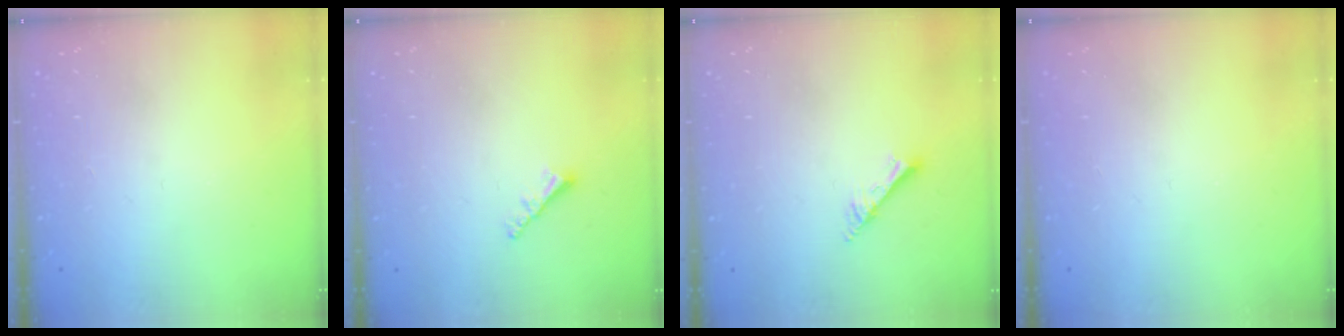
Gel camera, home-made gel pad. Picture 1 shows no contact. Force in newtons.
{"total": 1.9, "press": 1.9, "slide": 0.5}
{"total": 2.5, "press": 2.5, "slide": 0.2}
{"total": 0.0}